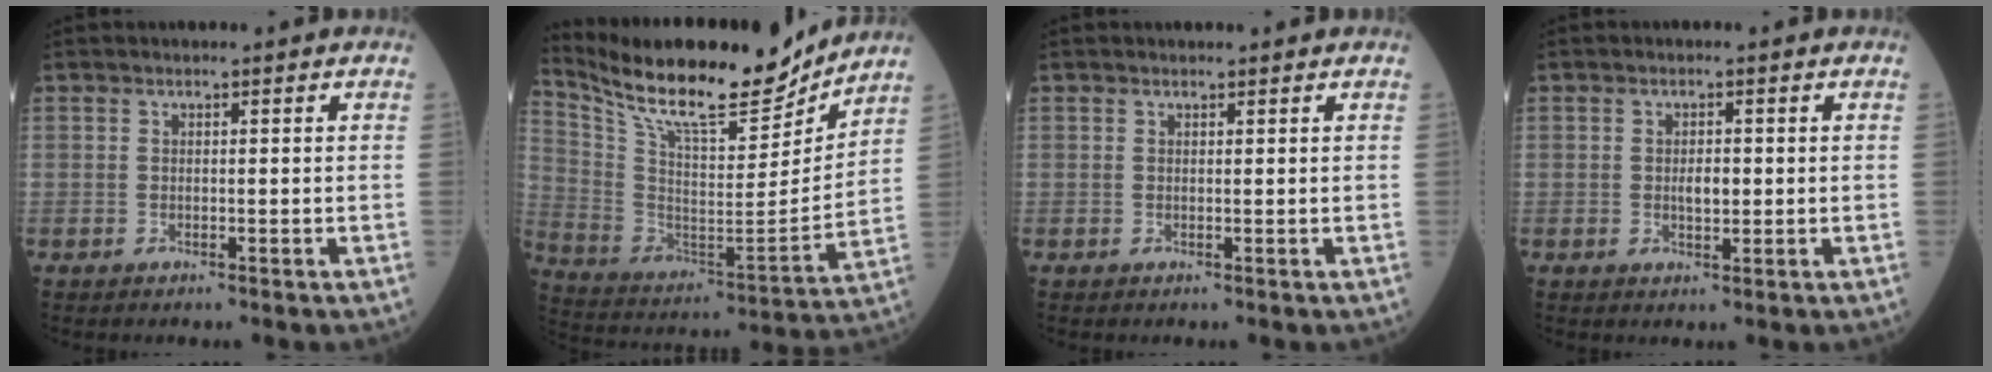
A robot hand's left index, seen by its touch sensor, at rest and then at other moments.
{"total": 21.3, "force": [18.5, 3.9, 9.9], "torque": [-0.196, -0.008, 0.310]}
{"total": 1.2, "force": [1.2, 0.2, 0.2], "torque": [-0.009, 0.007, 0.017]}
{"total": 2.1, "force": [0.1, 1.0, 1.9], "torque": [-0.035, -0.001, 0.003]}